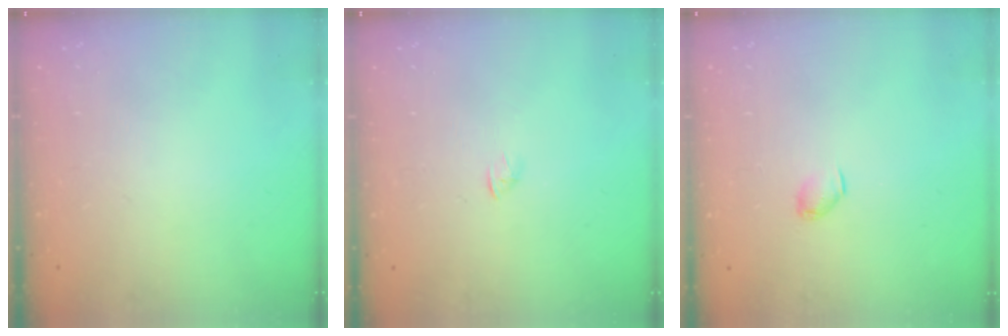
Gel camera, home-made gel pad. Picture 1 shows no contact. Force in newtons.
{"total": 1.4, "press": 1.3, "slide": 0.4}
{"total": 3.0, "press": 3.0, "slide": 0.5}